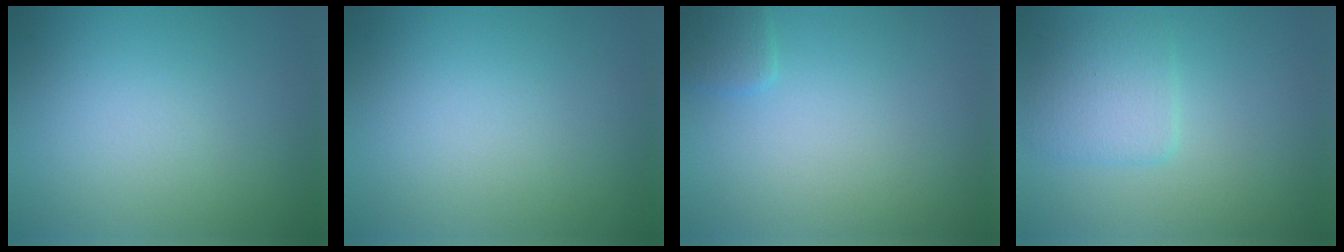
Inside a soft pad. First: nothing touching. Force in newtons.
{"total": 0.0}
{"total": 1.3, "press": 1.3, "slide": 0.1}
{"total": 2.5, "press": 2.5, "slide": 0.1}